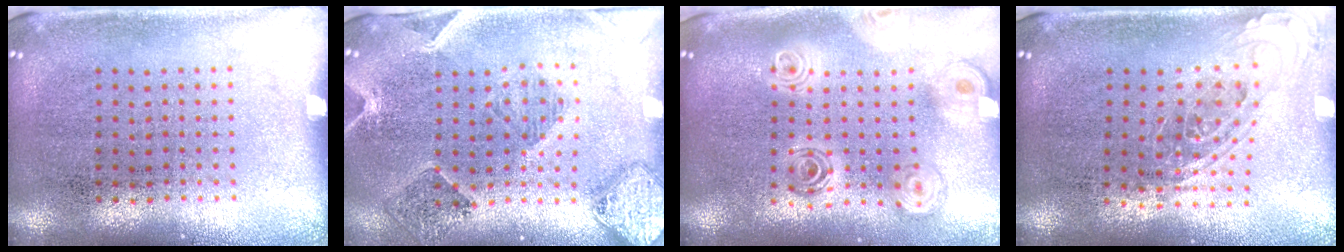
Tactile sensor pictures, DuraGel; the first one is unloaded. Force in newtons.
{"total": 1.6, "press": 1.6, "slide": 0.3}
{"total": 2.1, "press": 1.7, "slide": 1.3}
{"total": 0.8, "press": 0.8, "slide": 0.2}